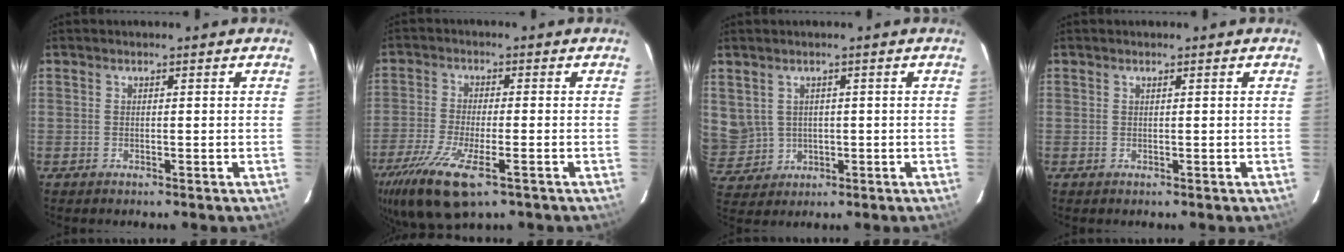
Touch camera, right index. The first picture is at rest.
{"total": 14.1, "force": [-8.1, 4.2, 10.7], "torque": [-0.231, -0.051, -0.147]}
{"total": 8.2, "force": [1.6, 7.5, 2.9], "torque": [-0.081, 0.007, 0.060]}
{"total": 0.0}